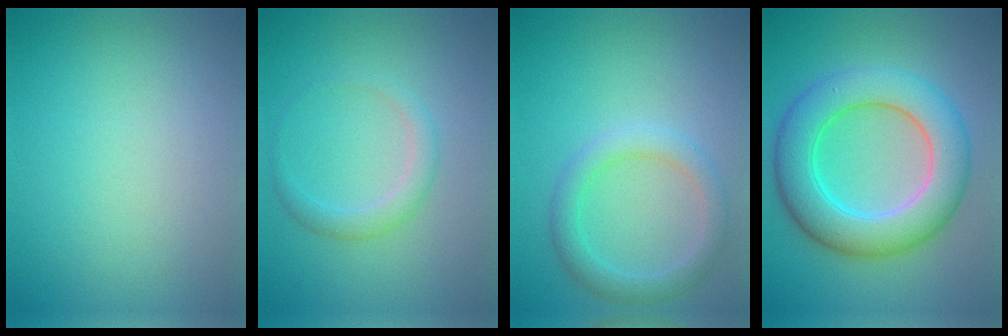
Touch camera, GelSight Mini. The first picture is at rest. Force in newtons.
{"total": 1.8, "press": 1.8, "slide": 0.1}
{"total": 3.0, "press": 3.0, "slide": 0.1}
{"total": 8.3, "press": 8.3, "slide": 0.5}